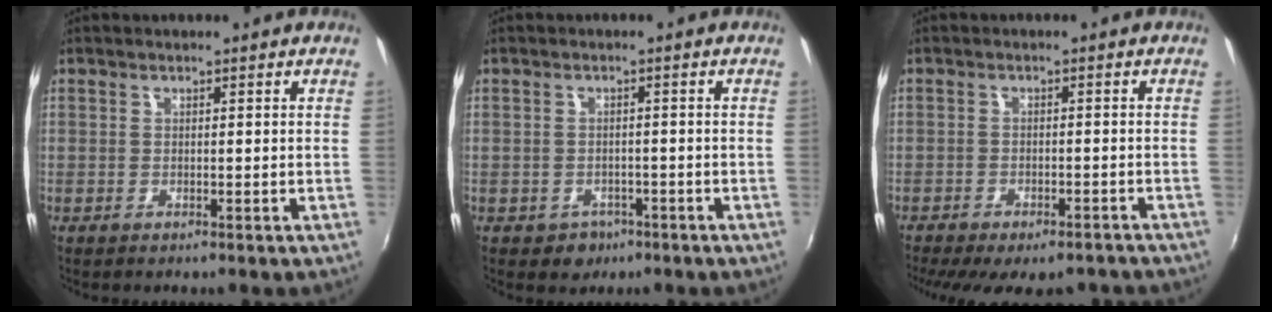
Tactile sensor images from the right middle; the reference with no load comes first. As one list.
[{"total": 3.7, "force": [-1.9, 3.1, 0.8], "torque": [-0.026, 0.000, -0.021]}, {"total": 13.8, "force": [-11.1, 4.7, 6.7], "torque": [-0.139, -0.034, -0.145]}]